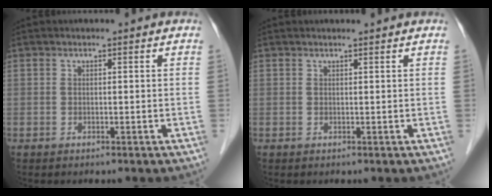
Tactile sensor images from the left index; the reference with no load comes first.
{"total": 1.0, "force": [1.0, -0.1, 0.3], "torque": [-0.006, 0.006, 0.017]}